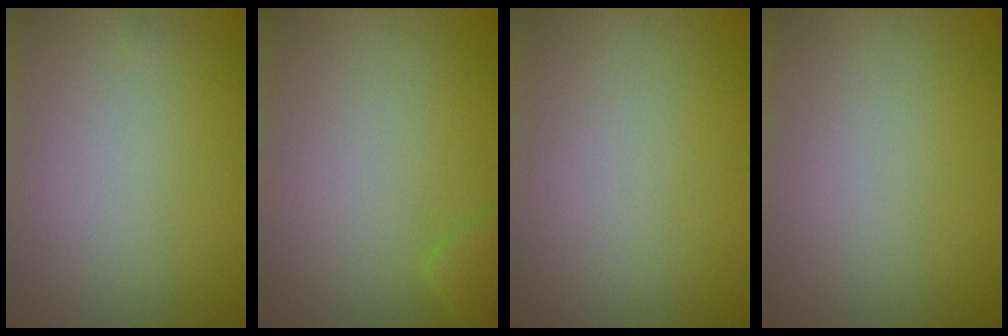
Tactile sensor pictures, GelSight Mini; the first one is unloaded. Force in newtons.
{"total": 1.6, "press": 1.6, "slide": 0.1}
{"total": 0.0}
{"total": 0.0}